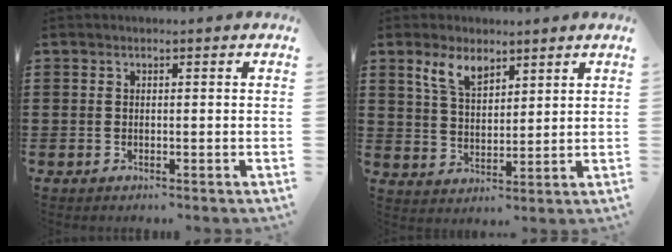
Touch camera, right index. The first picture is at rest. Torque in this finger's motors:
{"motor_torque": [0.57, 0.24, 0.18, 0.11]}